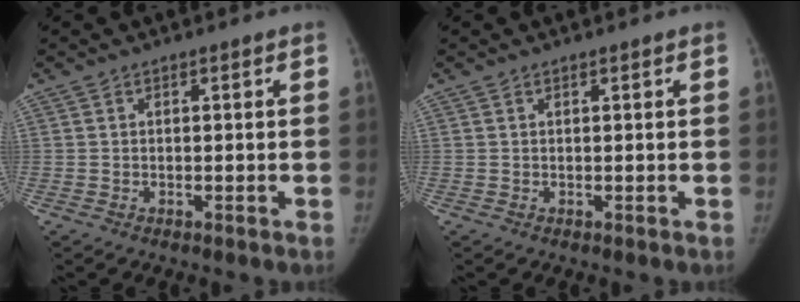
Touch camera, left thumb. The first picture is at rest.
{"total": 0.0}